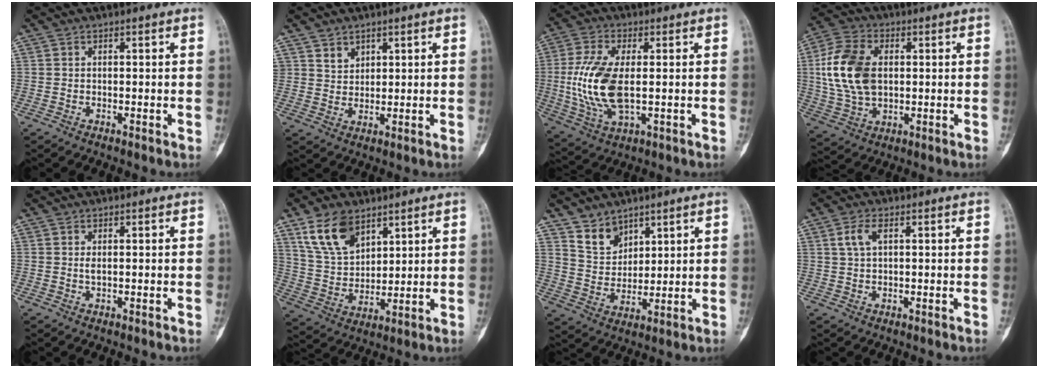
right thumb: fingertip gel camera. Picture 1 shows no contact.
{"total": 3.3, "force": [2.2, 2.3, 0.8], "torque": [0.005, -0.018, 0.044]}
{"total": 13.6, "force": [-0.1, 6.4, 12.0], "torque": [-0.260, -0.008, 0.006]}
{"total": 14.7, "force": [1.7, 9.5, 11.1], "torque": [-0.219, 0.005, 0.034]}
{"total": 1.9, "force": [0.4, 0.5, 1.8], "torque": [-0.042, -0.004, 0.013]}
{"total": 11.9, "force": [7.3, 6.8, 6.5], "torque": [-0.104, -0.030, 0.152]}
{"total": 6.9, "force": [5.1, 4.2, 1.9], "torque": [-0.012, -0.038, 0.109]}
{"total": 3.4, "force": [1.2, 1.7, 2.7], "torque": [-0.062, 0.006, 0.026]}